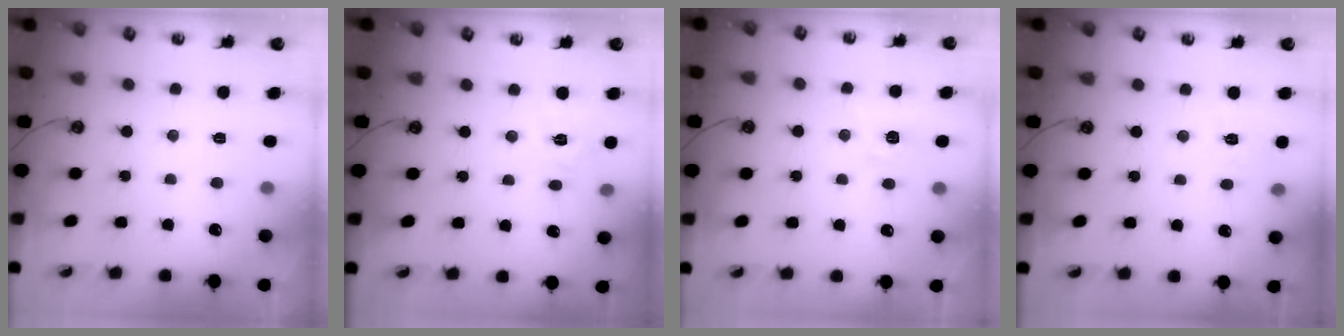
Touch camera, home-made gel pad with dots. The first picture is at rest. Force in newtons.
{"total": 4.7, "press": 4.7, "slide": 0.4}
{"total": 3.9, "press": 3.8, "slide": 0.6}
{"total": 6.9, "press": 6.9, "slide": 0.7}